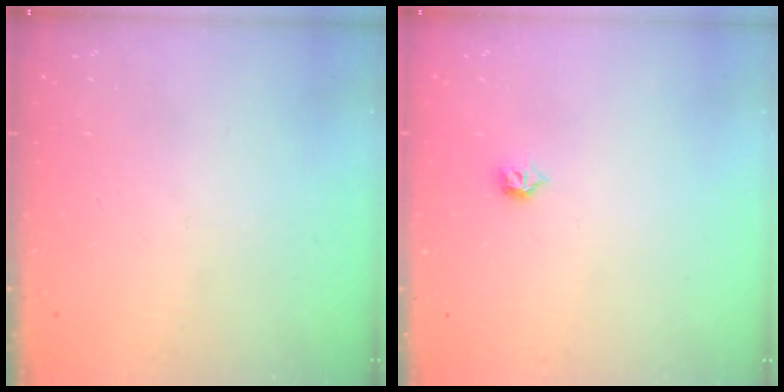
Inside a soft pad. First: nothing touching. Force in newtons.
{"total": 4.0, "press": 4.0, "slide": 0.8}